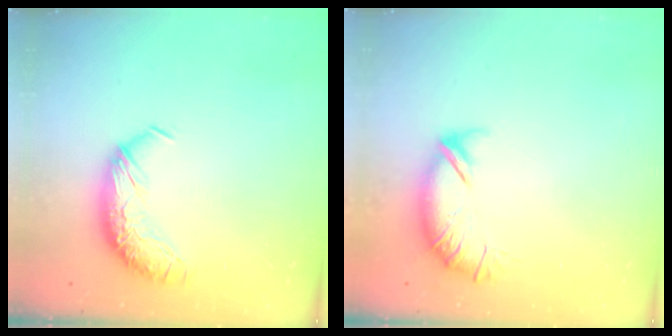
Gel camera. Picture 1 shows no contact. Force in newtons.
{"total": 4.3, "press": 4.1, "slide": 1.4}